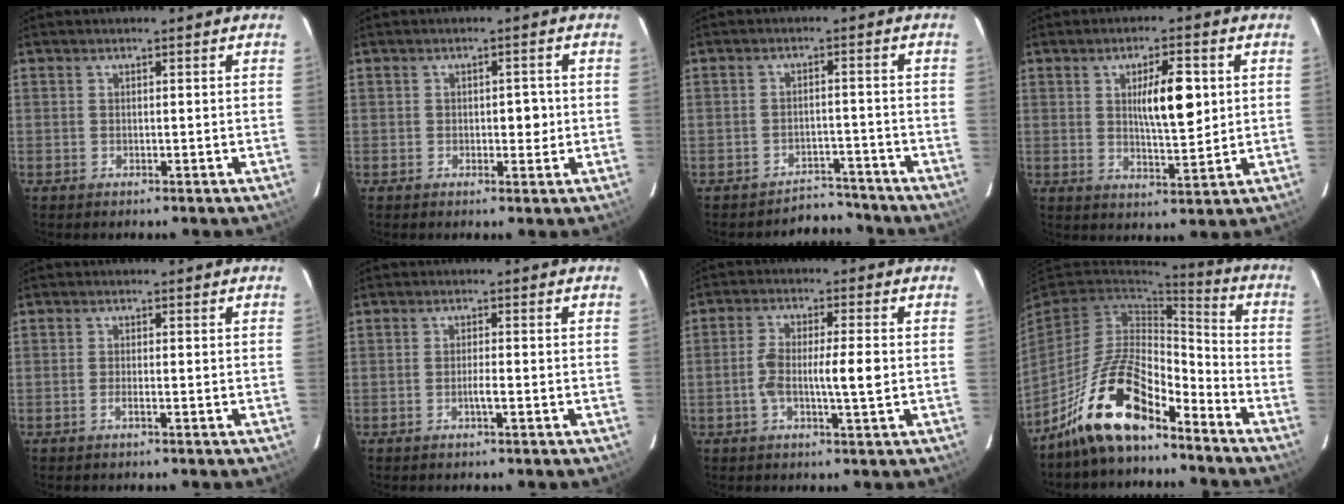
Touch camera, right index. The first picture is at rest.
{"total": 2.9, "force": [-0.2, 1.6, 2.5], "torque": [-0.036, 0.010, 0.001]}
{"total": 4.9, "force": [-4.7, 1.3, -0.8], "torque": [0.013, 0.018, -0.070]}
{"total": 7.2, "force": [1.4, 1.5, 6.9], "torque": [-0.115, 0.005, 0.027]}
{"total": 1.2, "force": [-0.6, 0.1, 1.1], "torque": [-0.023, 0.001, -0.011]}
{"total": 1.9, "force": [-0.7, 0.2, 1.7], "torque": [-0.033, 0.001, -0.014]}
{"total": 7.3, "force": [-0.9, 1.2, 7.1], "torque": [-0.134, 0.012, -0.018]}
{"total": 15.8, "force": [-11.2, 4.9, 10.1], "torque": [-0.197, 0.013, -0.207]}